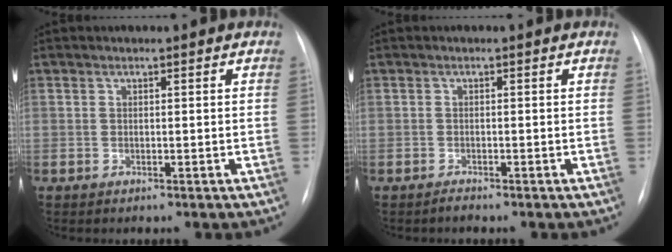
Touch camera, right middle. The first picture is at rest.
{"total": 0.8, "force": [-0.7, 0.0, 0.2], "torque": [-0.006, -0.001, -0.011]}